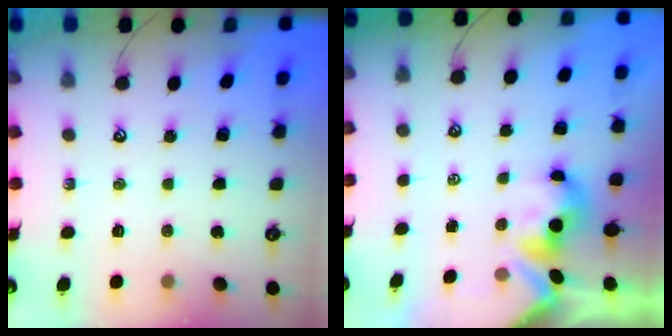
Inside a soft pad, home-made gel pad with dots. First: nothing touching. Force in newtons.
{"total": 1.7, "press": 1.5, "slide": 0.7}